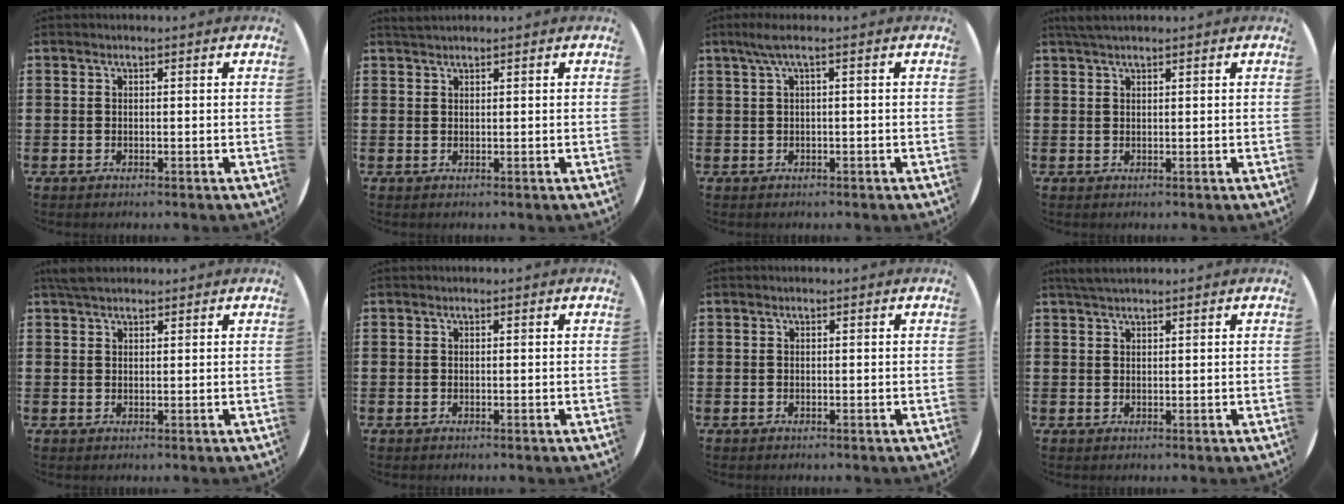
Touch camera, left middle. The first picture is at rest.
{"total": 0.9, "force": [0.9, -0.1, 0.1], "torque": [-0.004, 0.001, 0.017]}
{"total": 2.0, "force": [0.3, 0.0, 2.0], "torque": [-0.042, -0.002, 0.002]}
{"total": 1.4, "force": [1.3, 0.1, 0.6], "torque": [-0.015, 0.002, 0.024]}
{"total": 2.3, "force": [2.0, 0.8, 0.7], "torque": [-0.010, 0.003, 0.038]}
{"total": 0.0}
{"total": 0.0}
{"total": 1.7, "force": [1.5, 0.1, 0.6], "torque": [-0.014, 0.003, 0.029]}